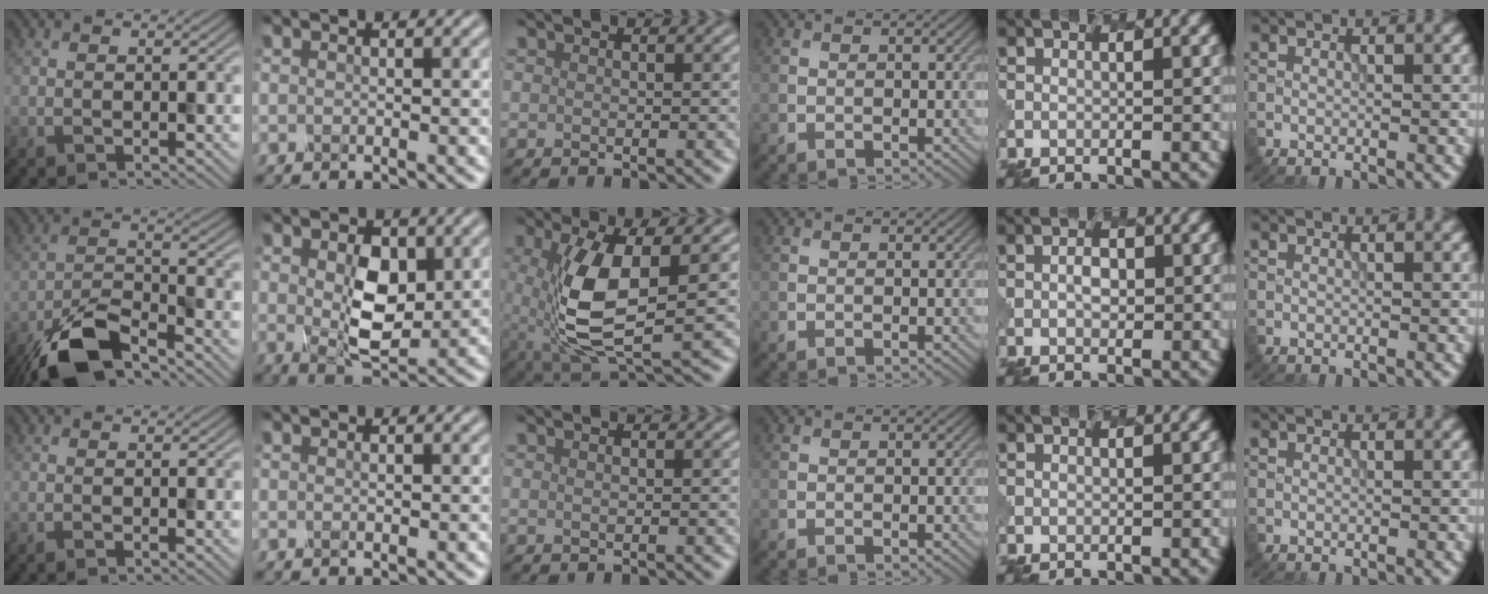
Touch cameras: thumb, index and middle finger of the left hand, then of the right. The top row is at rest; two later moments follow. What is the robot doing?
{"motion": "press", "object": "mechanical pencil"}